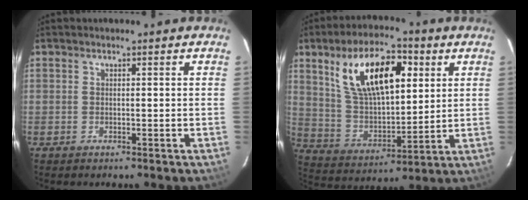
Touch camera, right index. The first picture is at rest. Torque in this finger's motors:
{"motor_torque": [1.23, 0.91, 0.43, 0.21]}